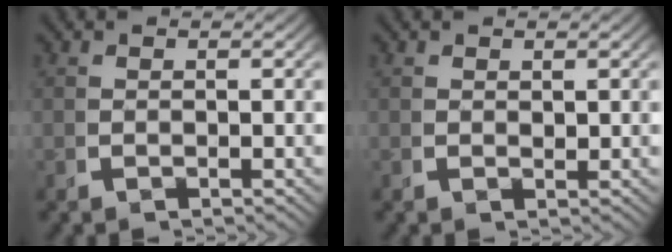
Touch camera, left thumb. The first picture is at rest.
{"total": 0.6, "force": [0.5, 0.2, 0.2], "torque": [0.004, -0.002, 0.012]}